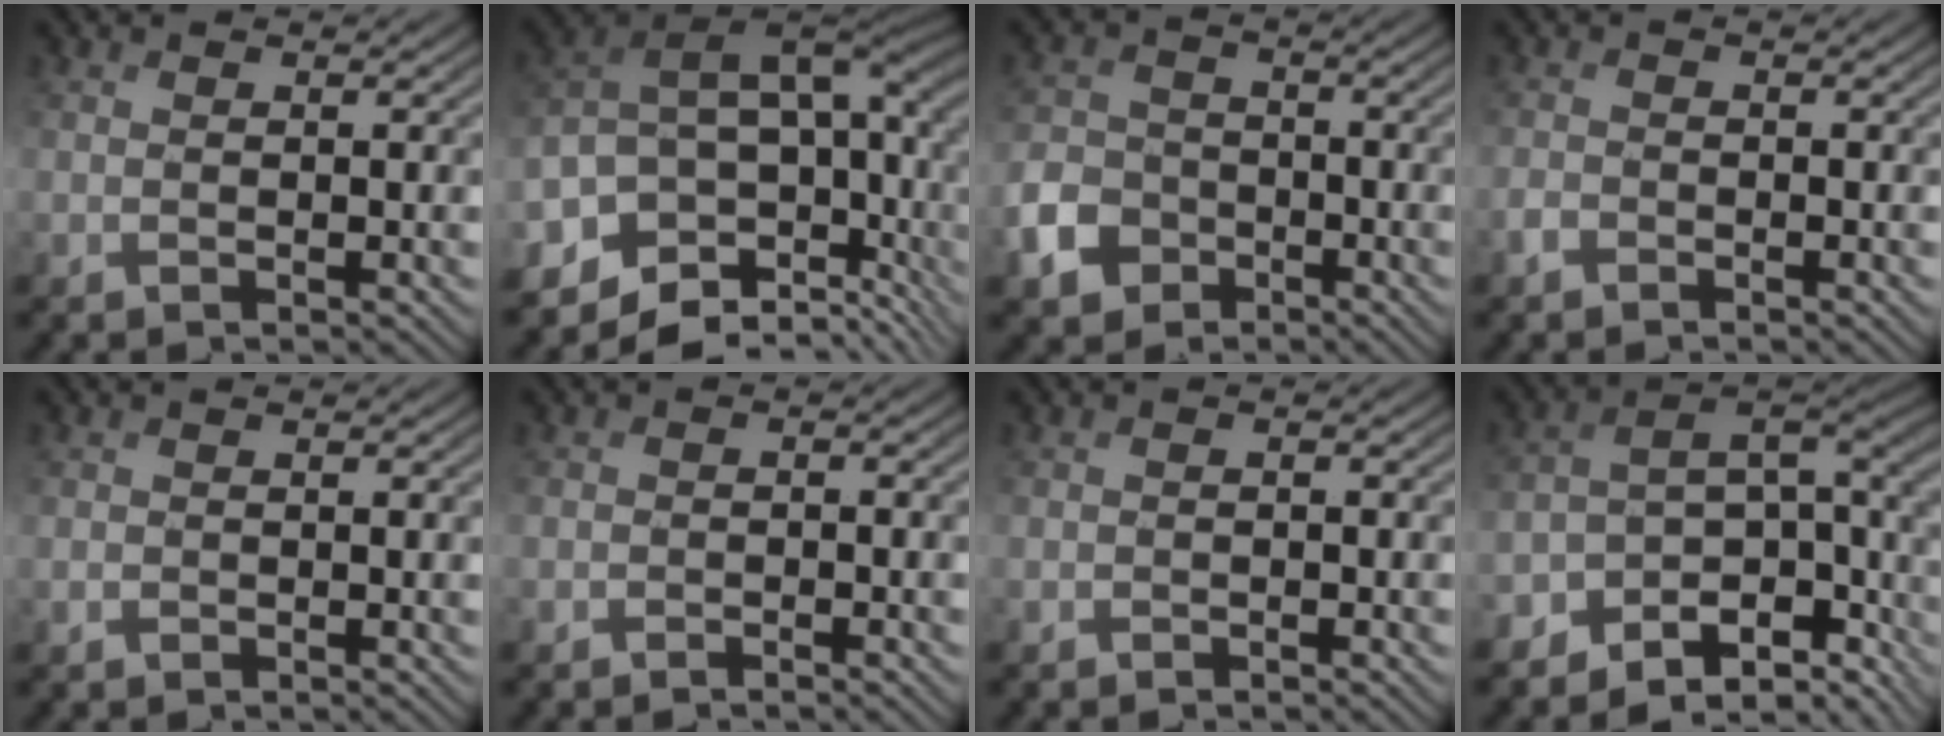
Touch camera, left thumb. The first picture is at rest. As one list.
[{"total": 14.4, "force": [-2.5, 8.7, 11.2], "torque": [-0.232, -0.014, -0.037]}, {"total": 5.8, "force": [-3.2, 4.3, 2.3], "torque": [-0.059, -0.003, -0.077]}, {"total": 1.2, "force": [-1.0, 0.5, 0.5], "torque": [-0.010, 0.001, -0.023]}, {"total": 0.7, "force": [-0.4, 0.6, 0.3], "torque": [-0.005, -0.002, -0.009]}, {"total": 1.2, "force": [-1.1, 0.4, 0.4], "torque": [-0.007, 0.000, -0.022]}, {"total": 0.9, "force": [-0.8, 0.4, 0.3], "torque": [-0.004, -0.001, -0.016]}, {"total": 10.6, "force": [-5.7, 4.5, 7.7], "torque": [-0.140, -0.021, -0.076]}]